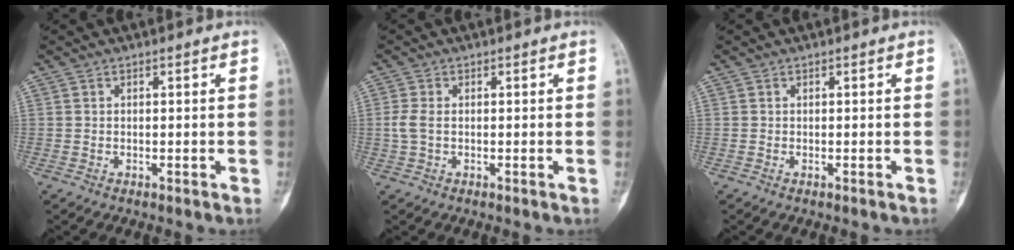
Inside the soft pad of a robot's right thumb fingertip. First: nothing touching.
{"total": 2.5, "force": [-0.1, 1.3, 2.1], "torque": [-0.062, 0.001, -0.004]}
{"total": 0.0}